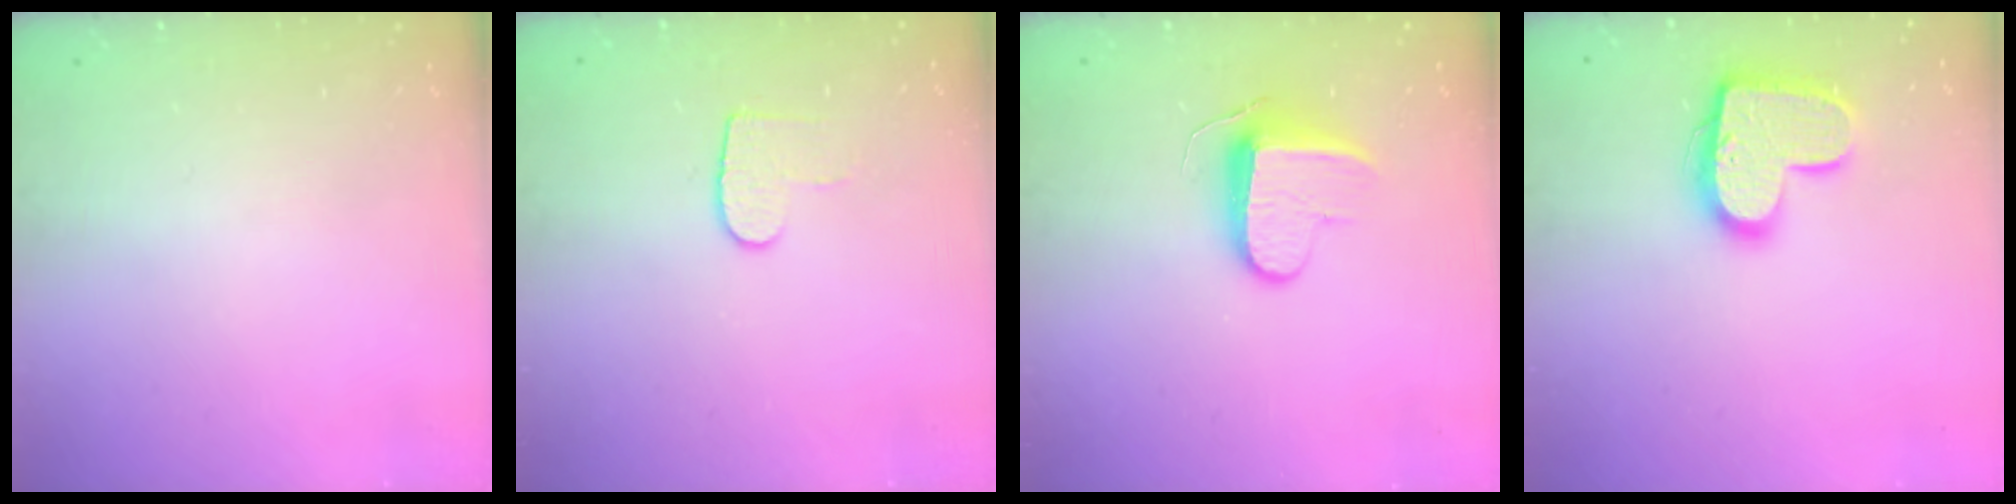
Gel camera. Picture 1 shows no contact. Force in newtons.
{"total": 6.3, "press": 6.3, "slide": 0.4}
{"total": 9.2, "press": 9.2, "slide": 0.3}
{"total": 16.4, "press": 16.4, "slide": 1.0}